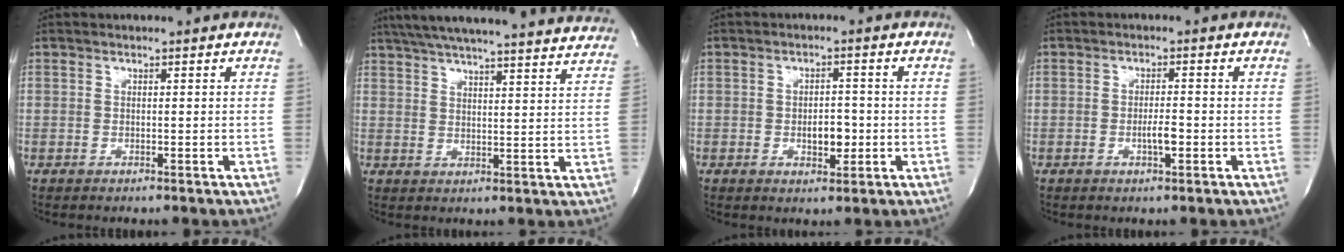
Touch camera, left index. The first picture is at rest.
{"total": 30.5, "force": [27.7, 2.6, 12.5], "torque": [-0.213, -0.028, 0.347]}
{"total": 3.8, "force": [-1.0, 1.9, 3.1], "torque": [-0.046, -0.001, -0.010]}
{"total": 2.4, "force": [-1.0, 0.4, 2.2], "torque": [-0.043, -0.004, -0.016]}